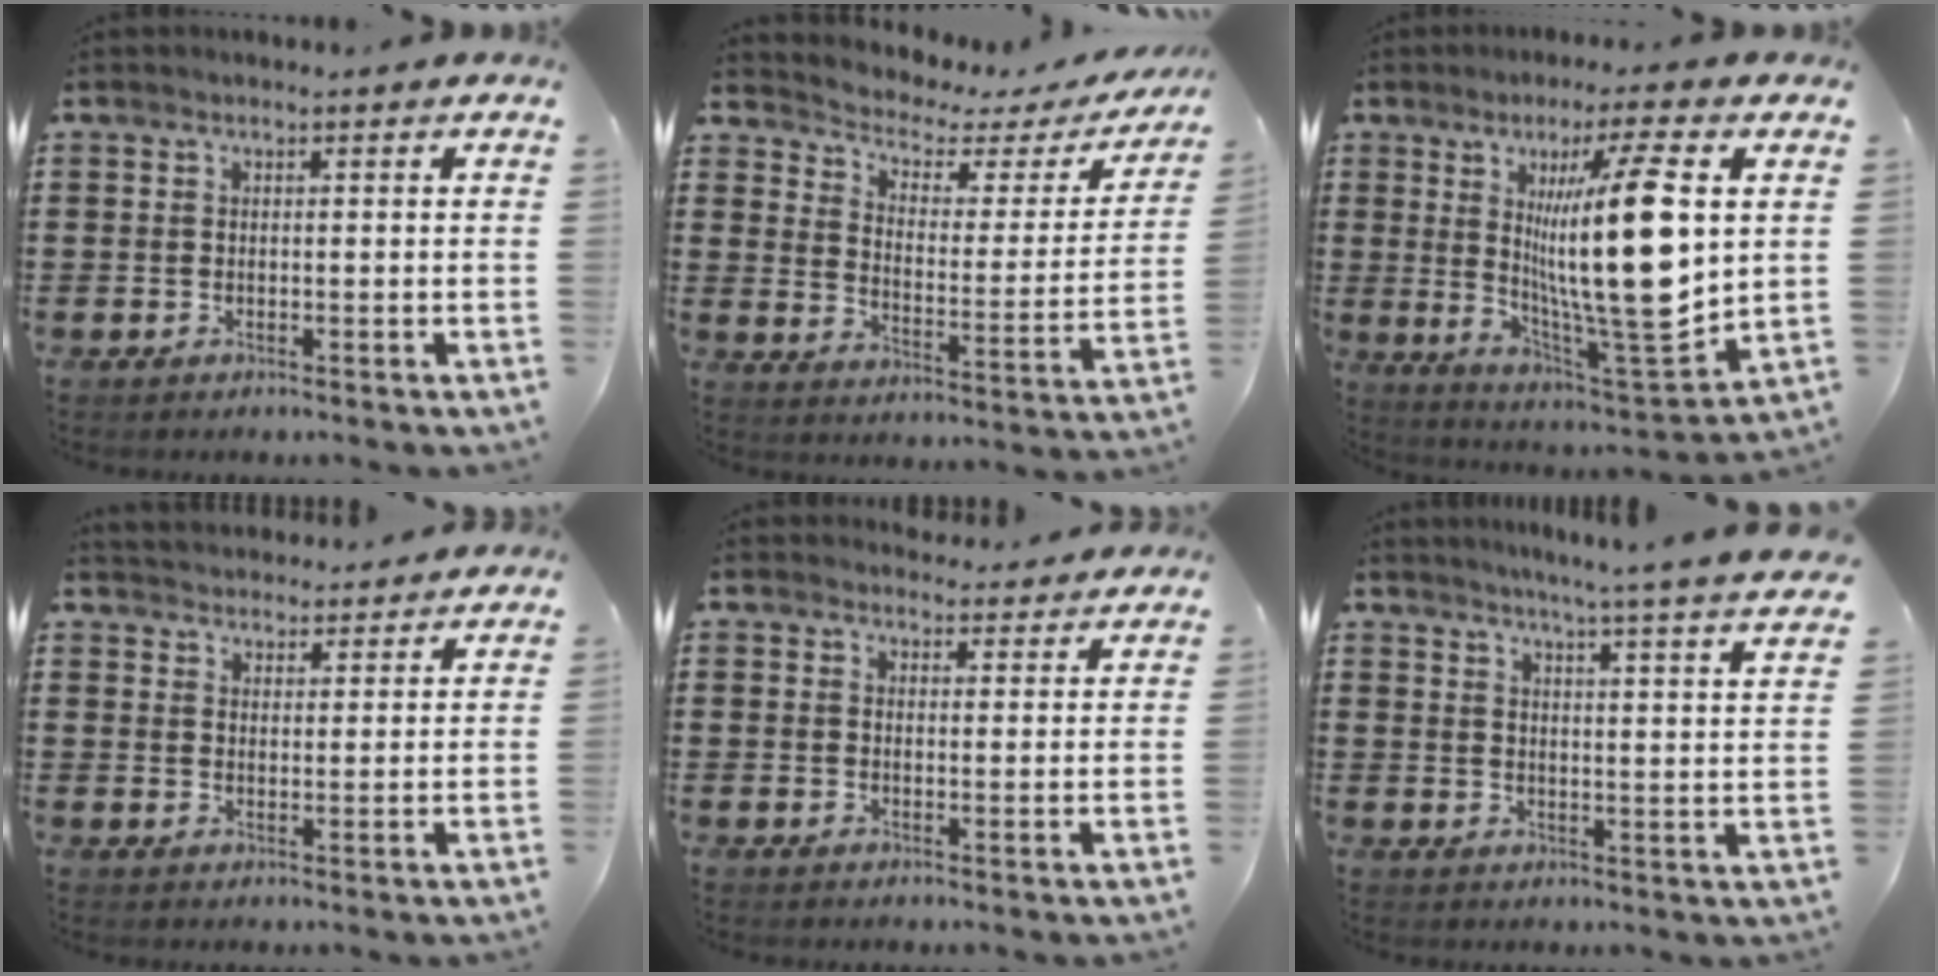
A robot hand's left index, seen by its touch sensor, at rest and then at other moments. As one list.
[{"total": 2.8, "force": [2.1, 1.3, 1.2], "torque": [-0.042, -0.022, 0.024]}, {"total": 17.9, "force": [3.7, 3.4, 17.2], "torque": [-0.307, -0.025, 0.048]}, {"total": 3.2, "force": [3.1, 0.8, -0.7], "torque": [-0.001, -0.012, 0.056]}, {"total": 3.0, "force": [2.9, 0.8, 0.2], "torque": [-0.004, -0.011, 0.053]}, {"total": 4.8, "force": [4.4, -1.3, 1.4], "torque": [-0.037, -0.039, 0.069]}]